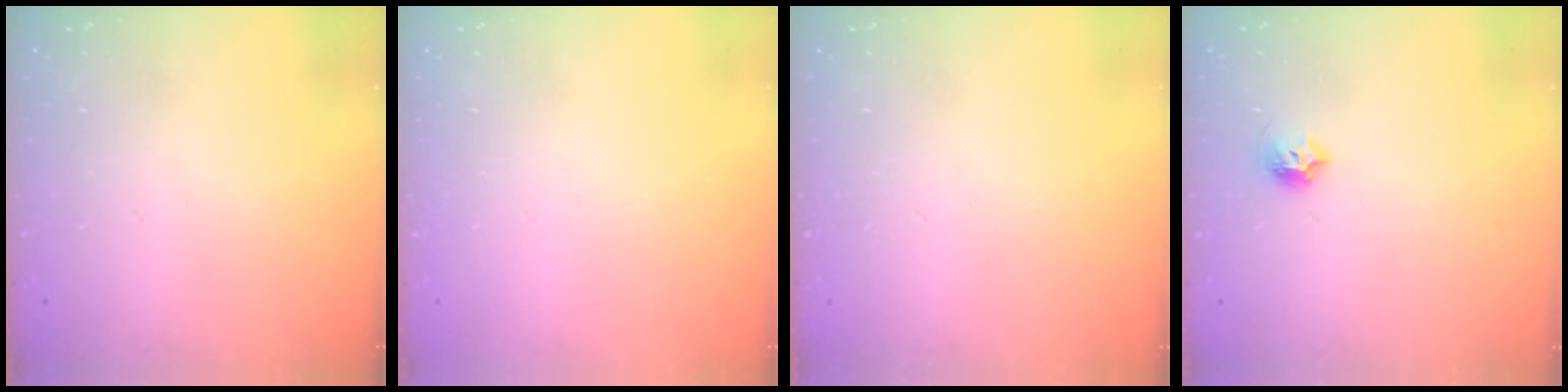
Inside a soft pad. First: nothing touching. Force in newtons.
{"total": 0.0}
{"total": 0.0}
{"total": 6.0, "press": 5.9, "slide": 1.1}